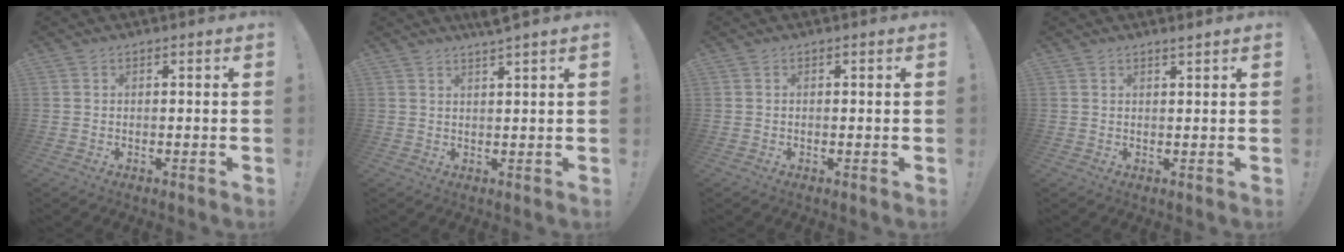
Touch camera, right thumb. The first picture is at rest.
{"total": 3.0, "force": [2.4, -0.6, 1.7], "torque": [-0.037, -0.009, 0.040]}
{"total": 0.0}
{"total": 1.1, "force": [0.9, -0.1, 0.6], "torque": [-0.012, 0.000, 0.017]}